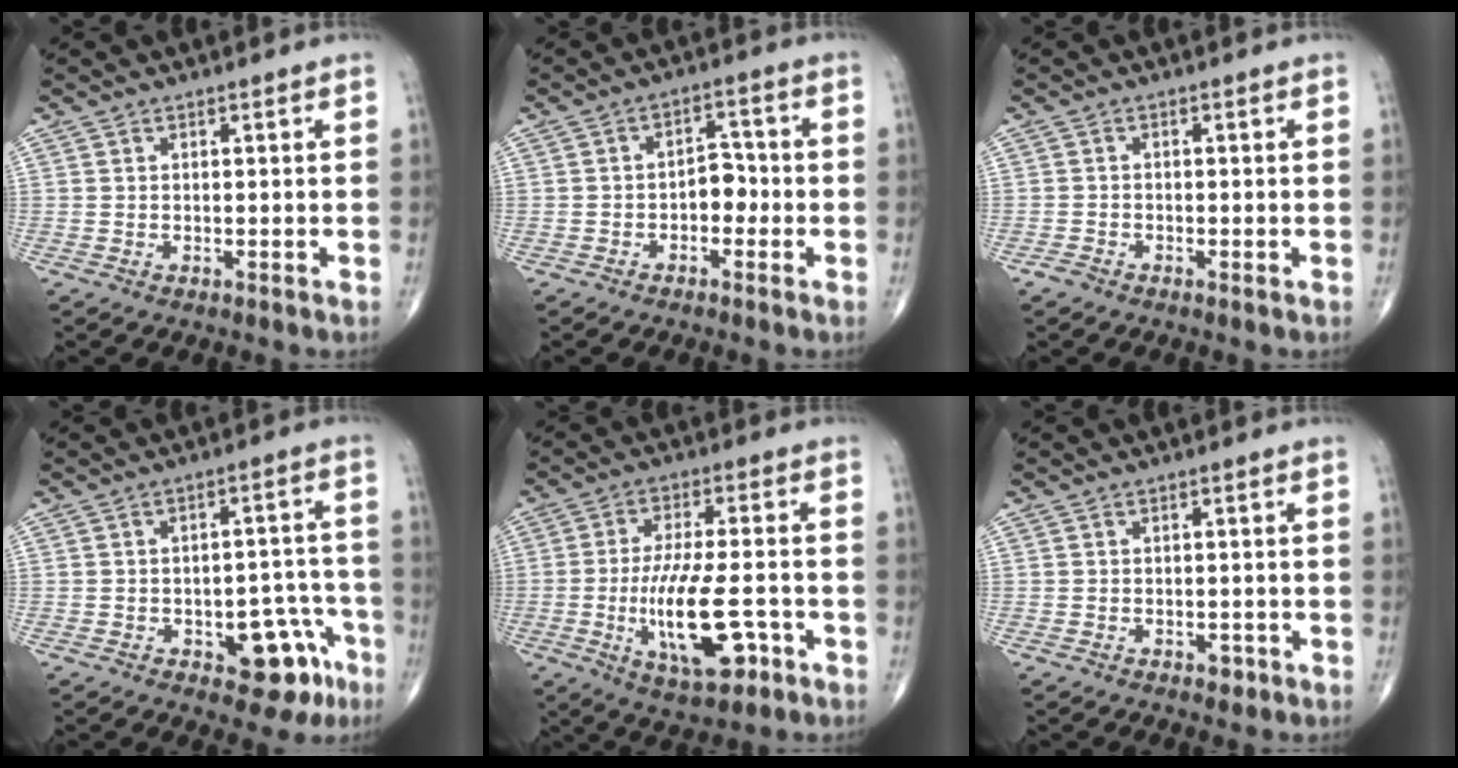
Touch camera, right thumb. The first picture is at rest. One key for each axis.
{"total": 4.5, "fx": -1.3, "fy": 3.0, "fz": 3.1, "tx": -0.024, "ty": 0.021, "tz": -0.030}
{"total": 1.3, "fx": -1.0, "fy": 0.6, "fz": 0.7, "tx": -0.011, "ty": -0.001, "tz": -0.021}
{"total": 10.7, "fx": -5.1, "fy": 5.6, "fz": 7.6, "tx": -0.053, "ty": 0.046, "tz": -0.058}
{"total": 14.3, "fx": -4.3, "fy": 5.2, "fz": 12.6, "tx": -0.219, "ty": 0.010, "tz": -0.063}
{"total": 1.7, "fx": -0.9, "fy": 1.1, "fz": 0.9, "tx": -0.005, "ty": 0.004, "tz": -0.009}